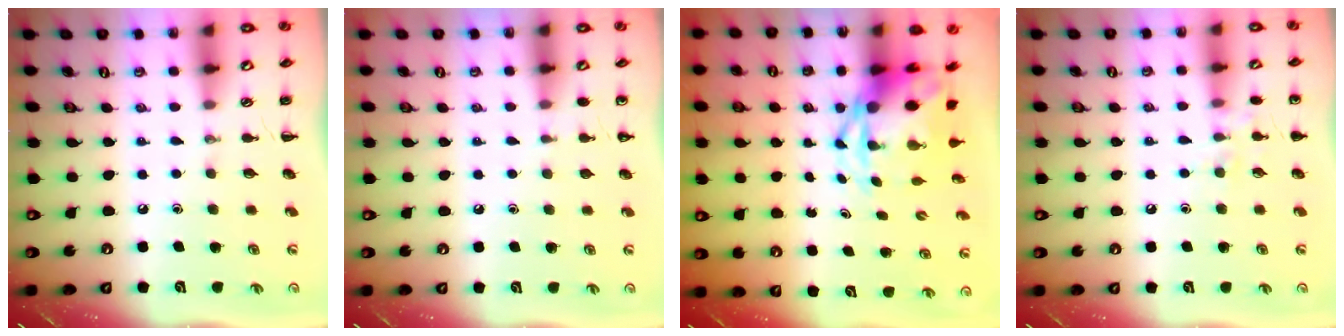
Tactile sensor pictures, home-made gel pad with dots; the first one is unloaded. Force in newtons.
{"total": 4.2, "press": 4.0, "slide": 1.2}
{"total": 6.0, "press": 5.9, "slide": 1.4}
{"total": 7.5, "press": 7.2, "slide": 1.8}